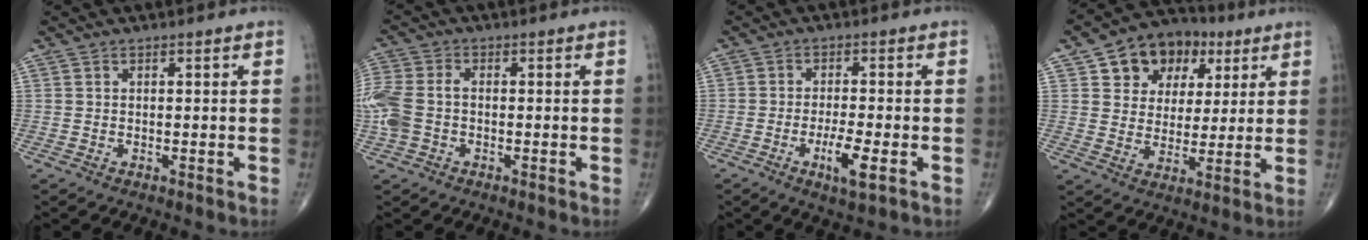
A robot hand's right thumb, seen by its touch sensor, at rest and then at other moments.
{"total": 9.0, "force": [-1.2, 6.2, 6.5], "torque": [-0.177, 0.020, -0.028]}
{"total": 5.7, "force": [-2.2, 1.2, 5.2], "torque": [-0.099, -0.001, -0.037]}
{"total": 13.9, "force": [6.0, 10.5, 6.7], "torque": [-0.060, -0.003, 0.096]}